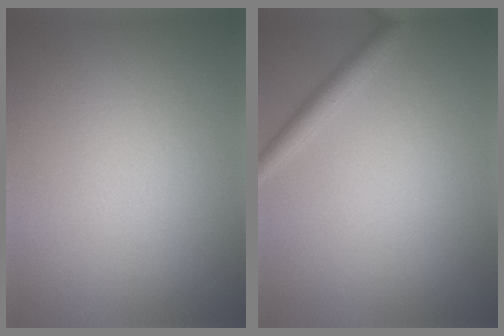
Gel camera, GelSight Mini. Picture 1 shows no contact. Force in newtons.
{"total": 2.0, "press": 2.0, "slide": 0.1}